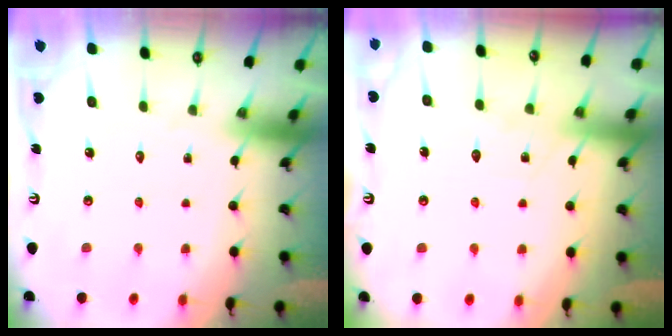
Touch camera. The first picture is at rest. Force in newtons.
{"total": 9.4, "press": 9.3, "slide": 1.0}